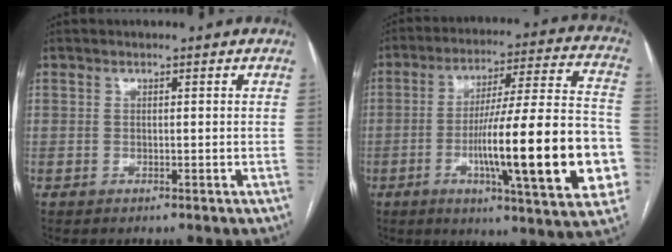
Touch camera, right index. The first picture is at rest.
{"total": 24.1, "force": [-6.0, 2.2, 23.2], "torque": [-0.309, 0.002, -0.085]}